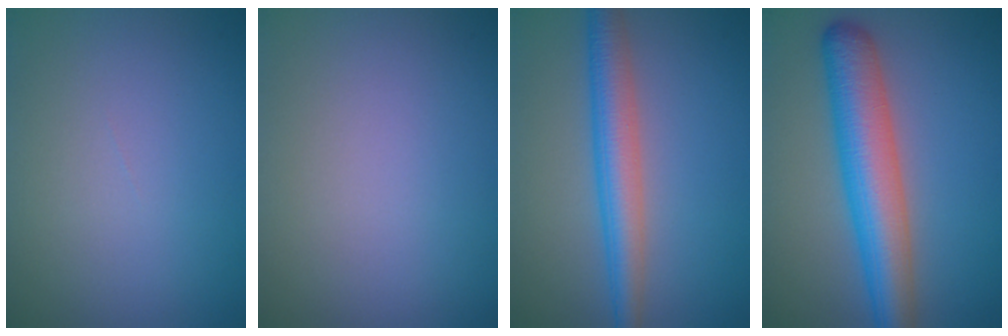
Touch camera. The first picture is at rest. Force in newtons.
{"total": 0.0}
{"total": 4.8, "press": 4.8, "slide": 0.1}
{"total": 7.6, "press": 7.5, "slide": 0.3}